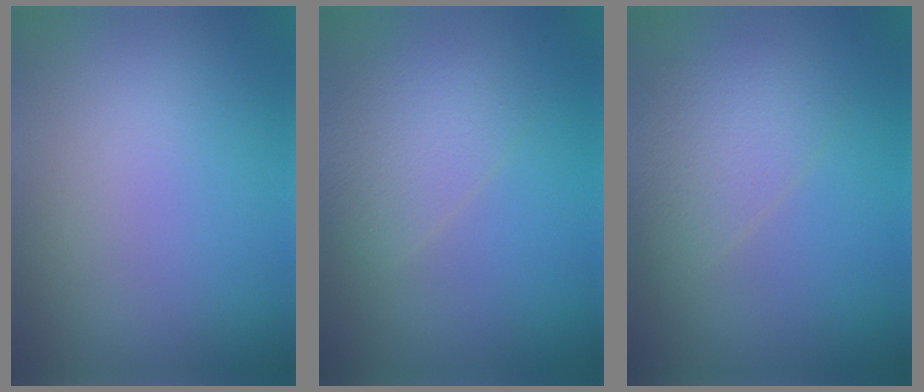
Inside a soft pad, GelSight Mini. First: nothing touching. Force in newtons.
{"total": 2.8, "press": 2.8, "slide": 0.0}
{"total": 3.0, "press": 3.0, "slide": 0.0}